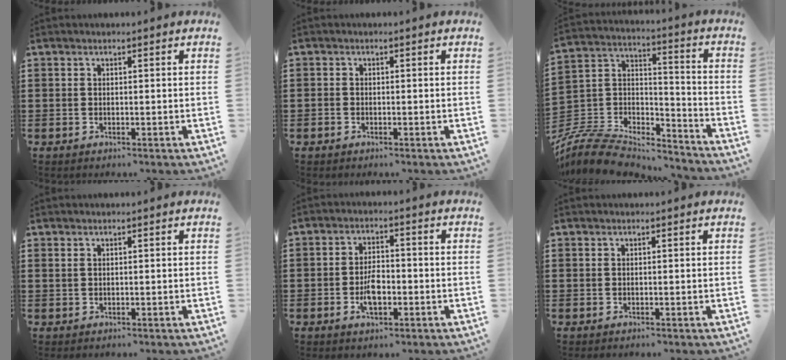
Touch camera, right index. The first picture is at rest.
{"total": 0.7, "force": [-0.6, 0.3, 0.2], "torque": [-0.004, -0.001, -0.013]}
{"total": 9.3, "force": [-8.2, 3.3, 2.7], "torque": [-0.076, 0.007, -0.167]}
{"total": 0.7, "force": [0.5, 0.4, 0.3], "torque": [-0.007, 0.002, 0.009]}
{"total": 4.7, "force": [-1.3, 2.3, 3.9], "torque": [-0.084, 0.002, -0.026]}
{"total": 0.0}